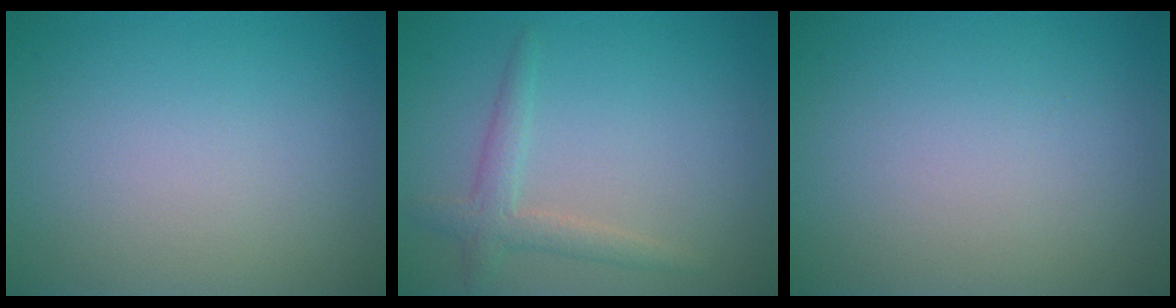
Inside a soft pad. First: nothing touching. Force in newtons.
{"total": 2.3, "press": 2.3, "slide": 0.1}
{"total": 0.0}